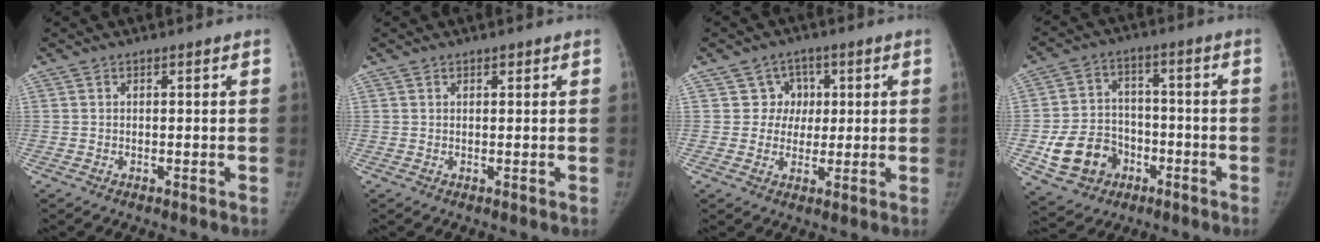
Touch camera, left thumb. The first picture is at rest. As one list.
[{"total": 0.8, "force": [0.5, 0.4, 0.4], "torque": [-0.002, -0.003, 0.007]}, {"total": 5.1, "force": [1.3, 4.8, 0.5], "torque": [0.034, 0.006, 0.013]}, {"total": 12.2, "force": [-4.4, 10.1, 5.2], "torque": [-0.067, 0.027, -0.064]}]